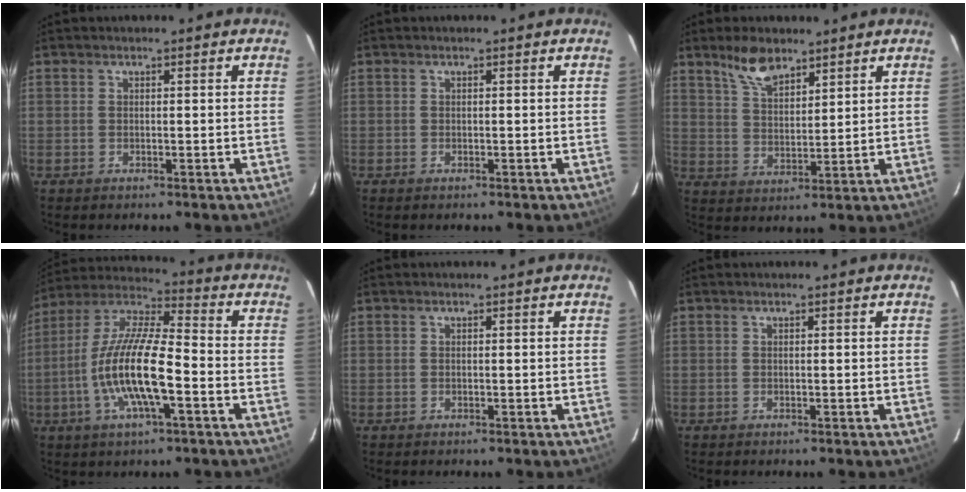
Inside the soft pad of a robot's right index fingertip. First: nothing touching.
{"total": 0.0}
{"total": 7.5, "force": [5.7, 3.1, 3.9], "torque": [-0.068, 0.007, 0.110]}
{"total": 15.9, "force": [-4.5, 3.8, 14.8], "torque": [-0.293, -0.003, -0.093]}
{"total": 0.0}
{"total": 0.0}